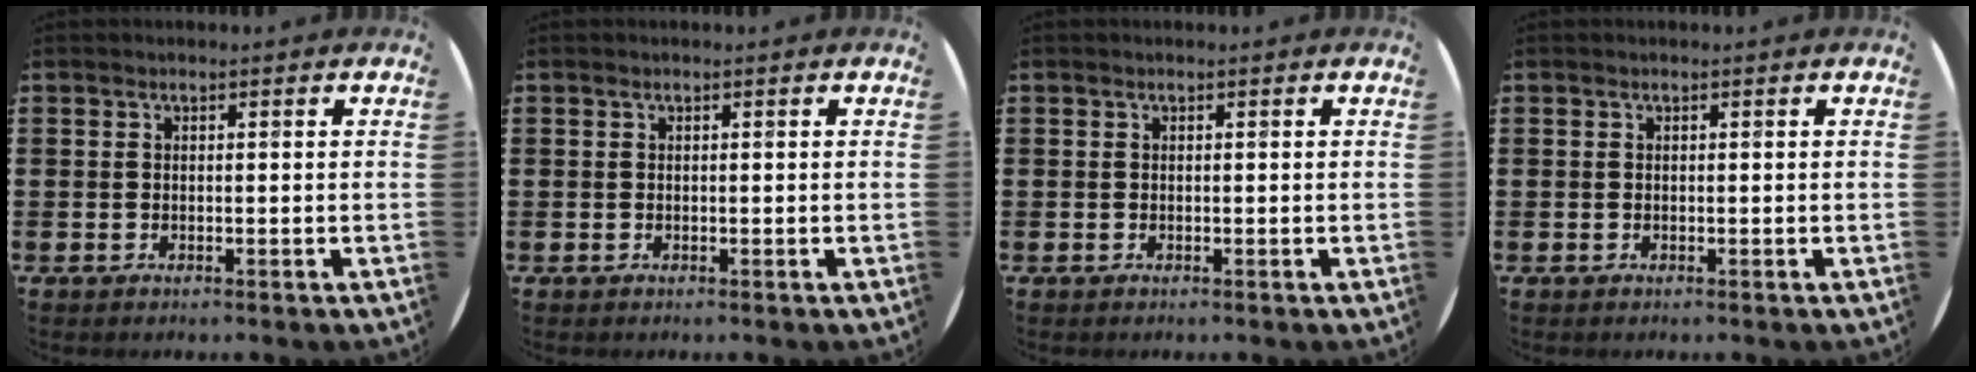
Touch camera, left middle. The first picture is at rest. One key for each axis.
{"total": 0.0}
{"total": 0.0}
{"total": 0.0}